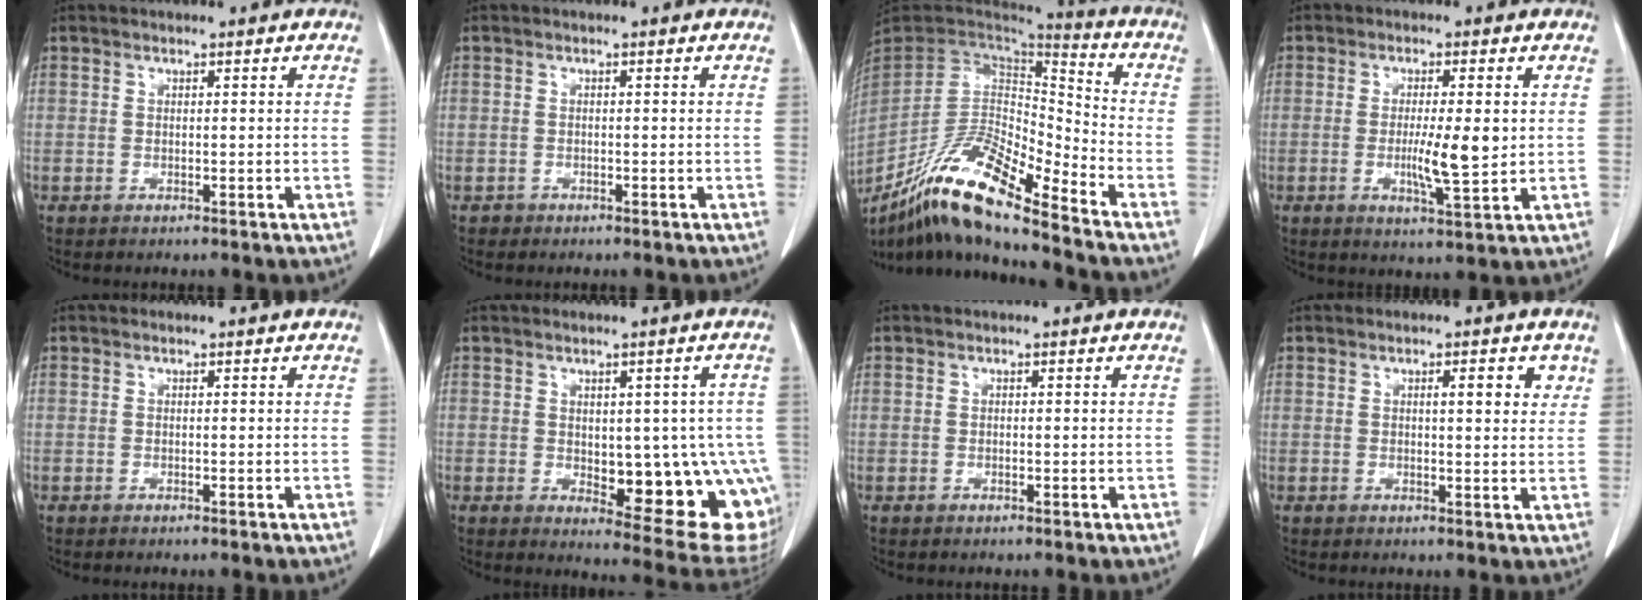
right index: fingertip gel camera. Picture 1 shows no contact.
{"total": 0.8, "force": [-0.4, 0.7, -0.1], "torque": [0.001, 0.007, -0.009]}
{"total": 18.2, "force": [-13.4, 2.3, 12.0], "torque": [-0.232, -0.006, -0.250]}
{"total": 6.3, "force": [-0.1, 0.7, 6.3], "torque": [-0.106, -0.009, -0.003]}
{"total": 0.0}
{"total": 14.8, "force": [-2.3, 5.8, 13.4], "torque": [-0.107, 0.005, -0.008]}
{"total": 0.0}
{"total": 3.7, "force": [1.7, 0.9, 3.1], "torque": [-0.041, -0.001, 0.021]}